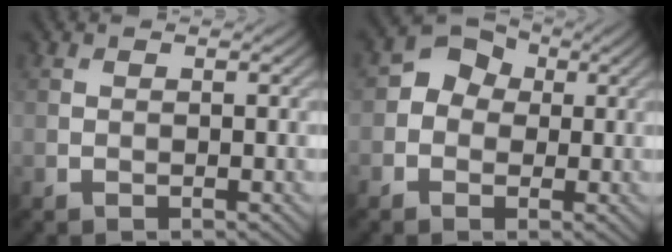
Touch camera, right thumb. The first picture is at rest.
{"total": 4.3, "force": [0.1, 3.8, 2.0], "torque": [-0.028, 0.007, -0.017]}